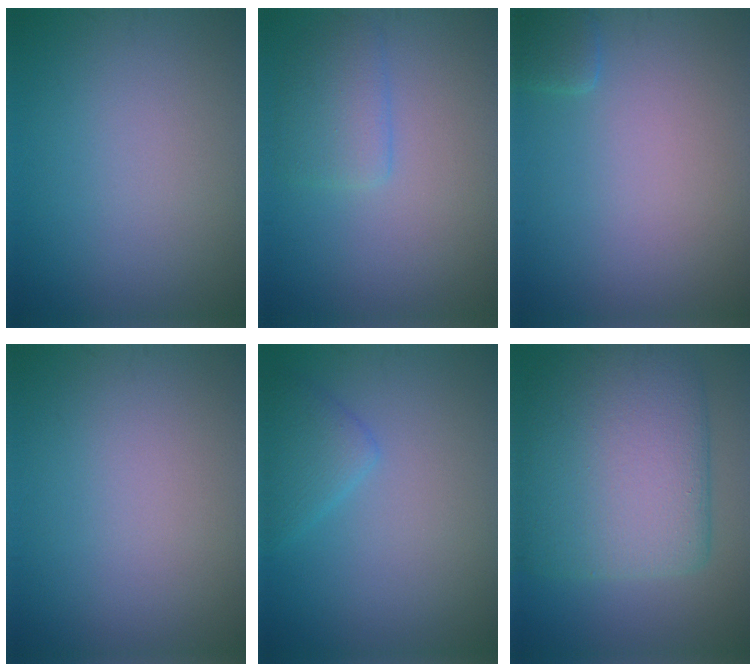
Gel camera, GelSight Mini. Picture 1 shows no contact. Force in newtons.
{"total": 2.6, "press": 2.6, "slide": 0.1}
{"total": 1.1, "press": 1.1, "slide": 0.2}
{"total": 0.0}
{"total": 2.3, "press": 2.3, "slide": 0.1}
{"total": 11.0, "press": 10.9, "slide": 0.9}